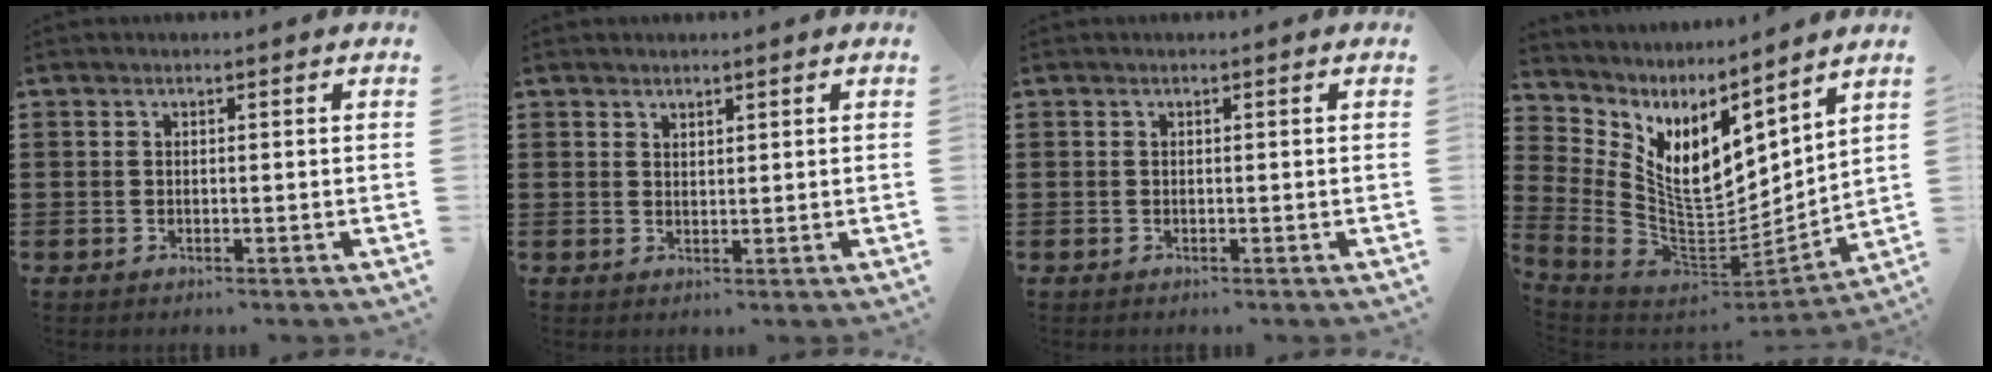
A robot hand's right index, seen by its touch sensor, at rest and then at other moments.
{"total": 1.5, "force": [1.4, 0.5, -0.1], "torque": [-0.001, 0.002, 0.028]}
{"total": 0.0}
{"total": 8.2, "force": [3.5, 4.9, 5.5], "torque": [-0.121, -0.049, 0.063]}